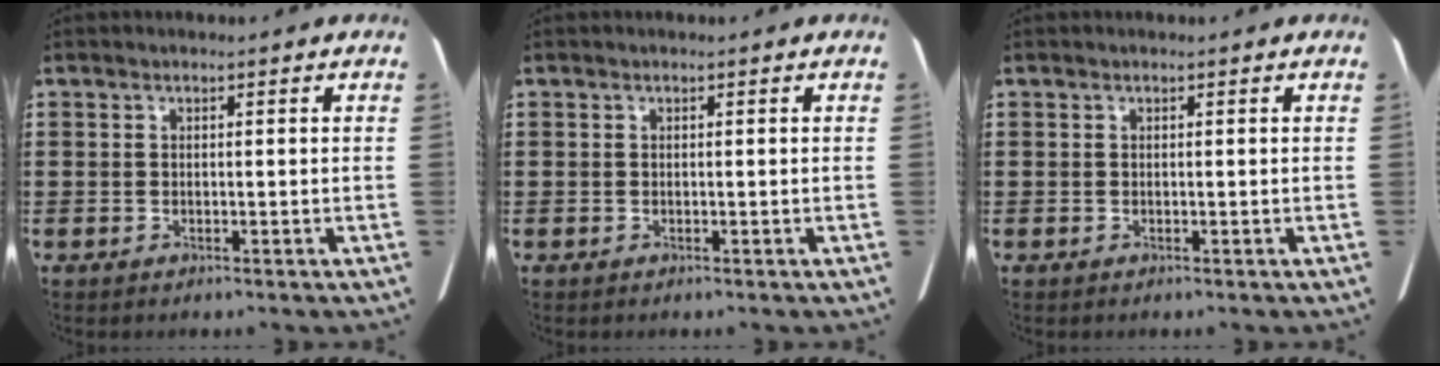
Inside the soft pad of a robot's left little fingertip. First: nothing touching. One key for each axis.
{"total": 0.0}
{"total": 0.0}